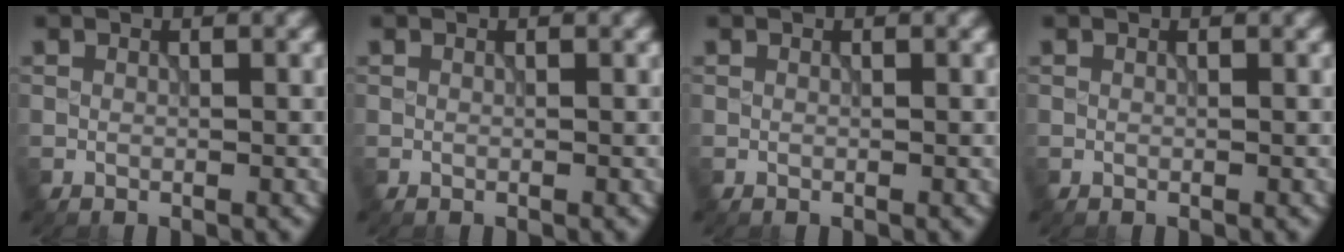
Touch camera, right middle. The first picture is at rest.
{"total": 0.0}
{"total": 0.0}
{"total": 0.0}